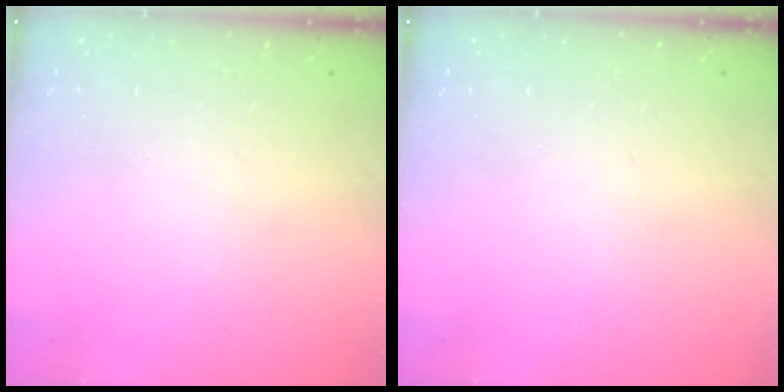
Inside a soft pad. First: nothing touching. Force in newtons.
{"total": 0.0}